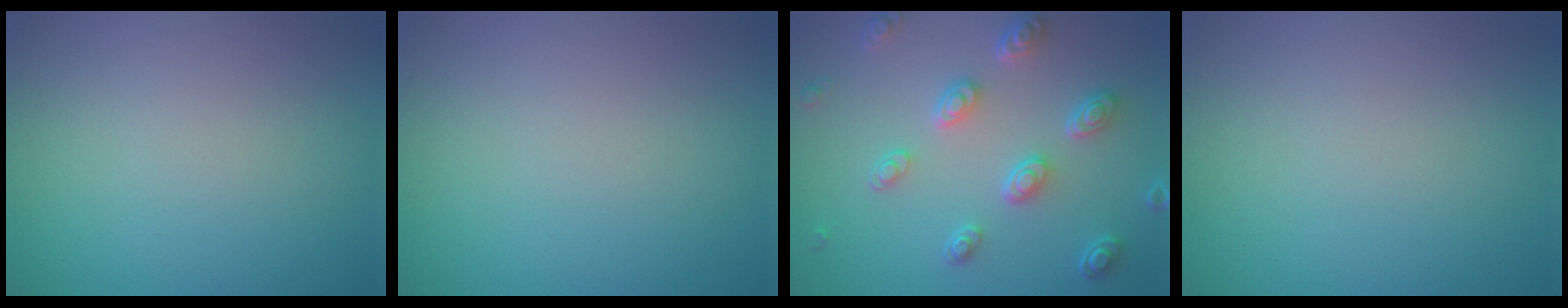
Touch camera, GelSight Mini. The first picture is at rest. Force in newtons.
{"total": 0.0}
{"total": 4.7, "press": 3.7, "slide": 2.9}
{"total": 0.0}